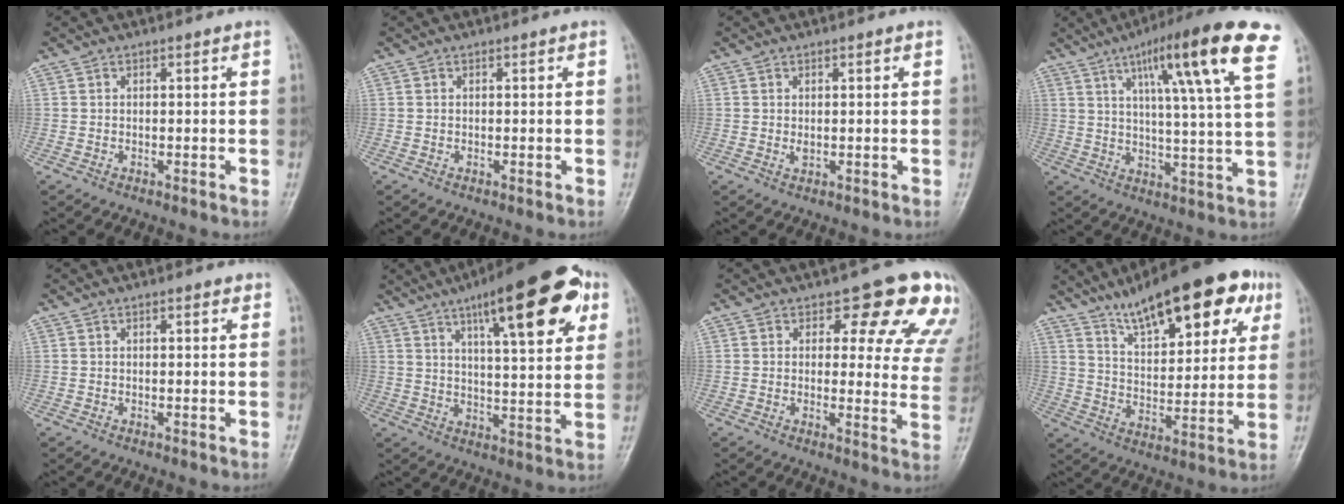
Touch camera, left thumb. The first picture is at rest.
{"total": 0.0}
{"total": 1.4, "force": [0.4, 0.7, 1.1], "torque": [-0.017, -0.003, 0.009]}
{"total": 19.0, "force": [9.0, 2.2, 16.6], "torque": [-0.237, -0.019, 0.127]}
{"total": 1.2, "force": [0.7, 0.5, 0.9], "torque": [-0.009, 0.000, 0.006]}
{"total": 20.9, "force": [10.0, 5.9, 17.4], "torque": [-0.229, -0.009, 0.142]}
{"total": 14.1, "force": [8.8, 6.4, 9.1], "torque": [-0.051, -0.043, 0.081]}
{"total": 20.8, "force": [12.2, 7.7, 15.0], "torque": [-0.183, -0.030, 0.192]}